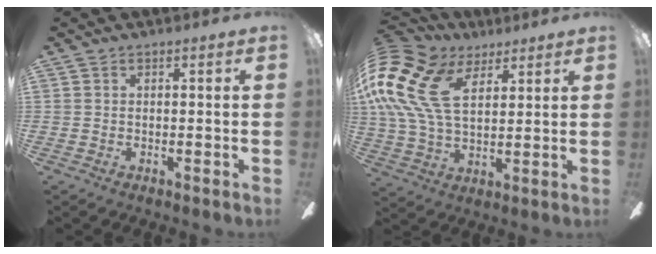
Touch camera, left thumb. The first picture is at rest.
{"total": 19.8, "force": [7.9, 12.4, 13.2], "torque": [-0.310, -0.022, 0.141]}